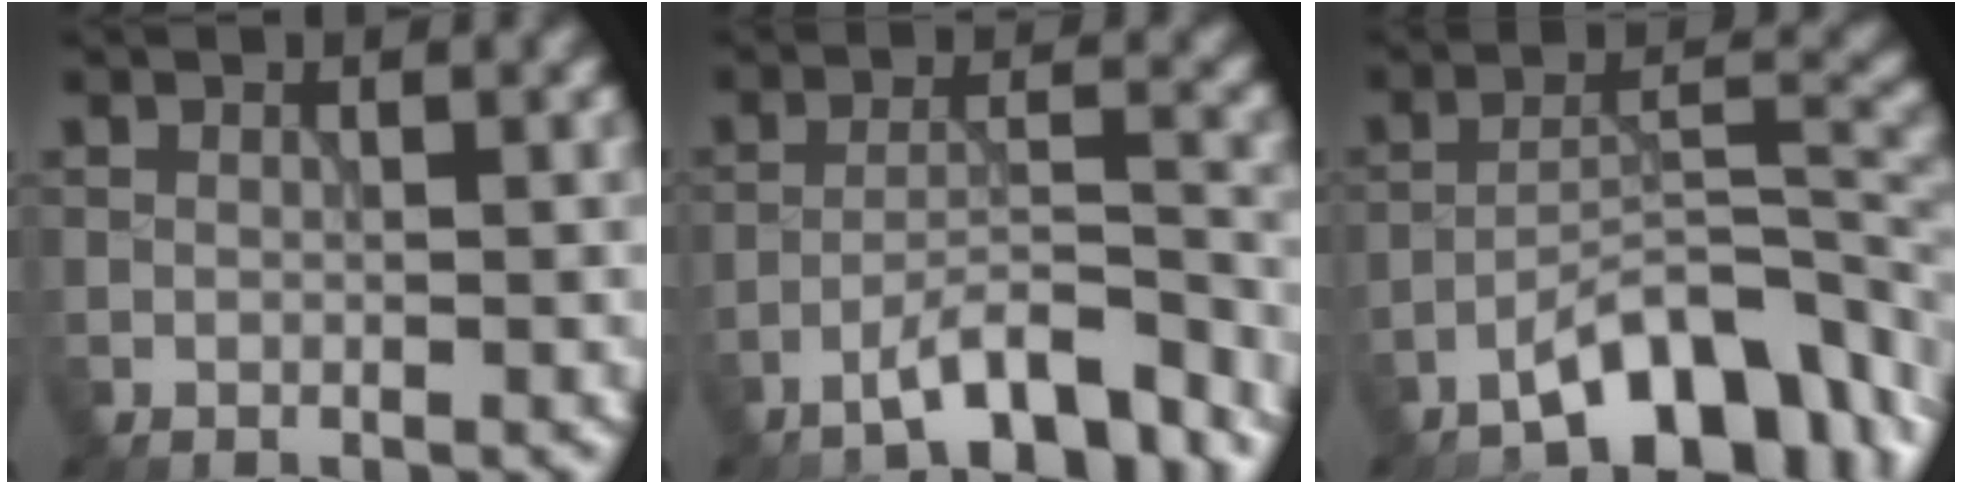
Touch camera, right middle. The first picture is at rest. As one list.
[{"total": 5.7, "force": [-4.5, 1.0, 3.5], "torque": [-0.051, 0.011, -0.079]}, {"total": 9.1, "force": [-6.2, 2.9, 5.9], "torque": [-0.081, 0.010, -0.106]}]